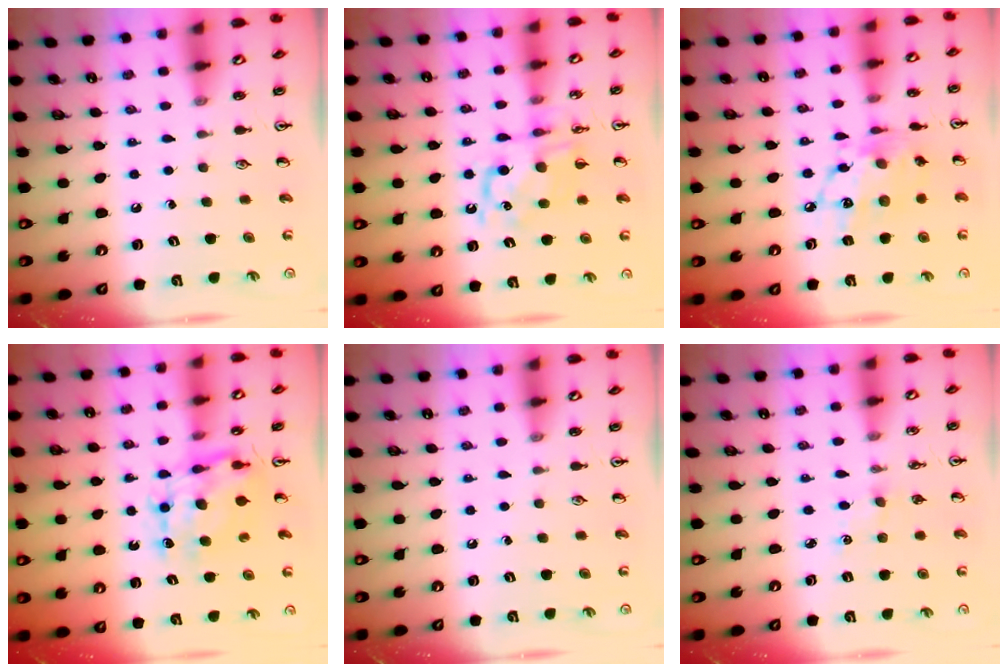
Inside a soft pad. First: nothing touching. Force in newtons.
{"total": 10.3, "press": 10.3, "slide": 0.3}
{"total": 14.4, "press": 14.4, "slide": 1.2}
{"total": 8.1, "press": 8.0, "slide": 0.6}
{"total": 0.0}
{"total": 2.0, "press": 2.0, "slide": 0.3}